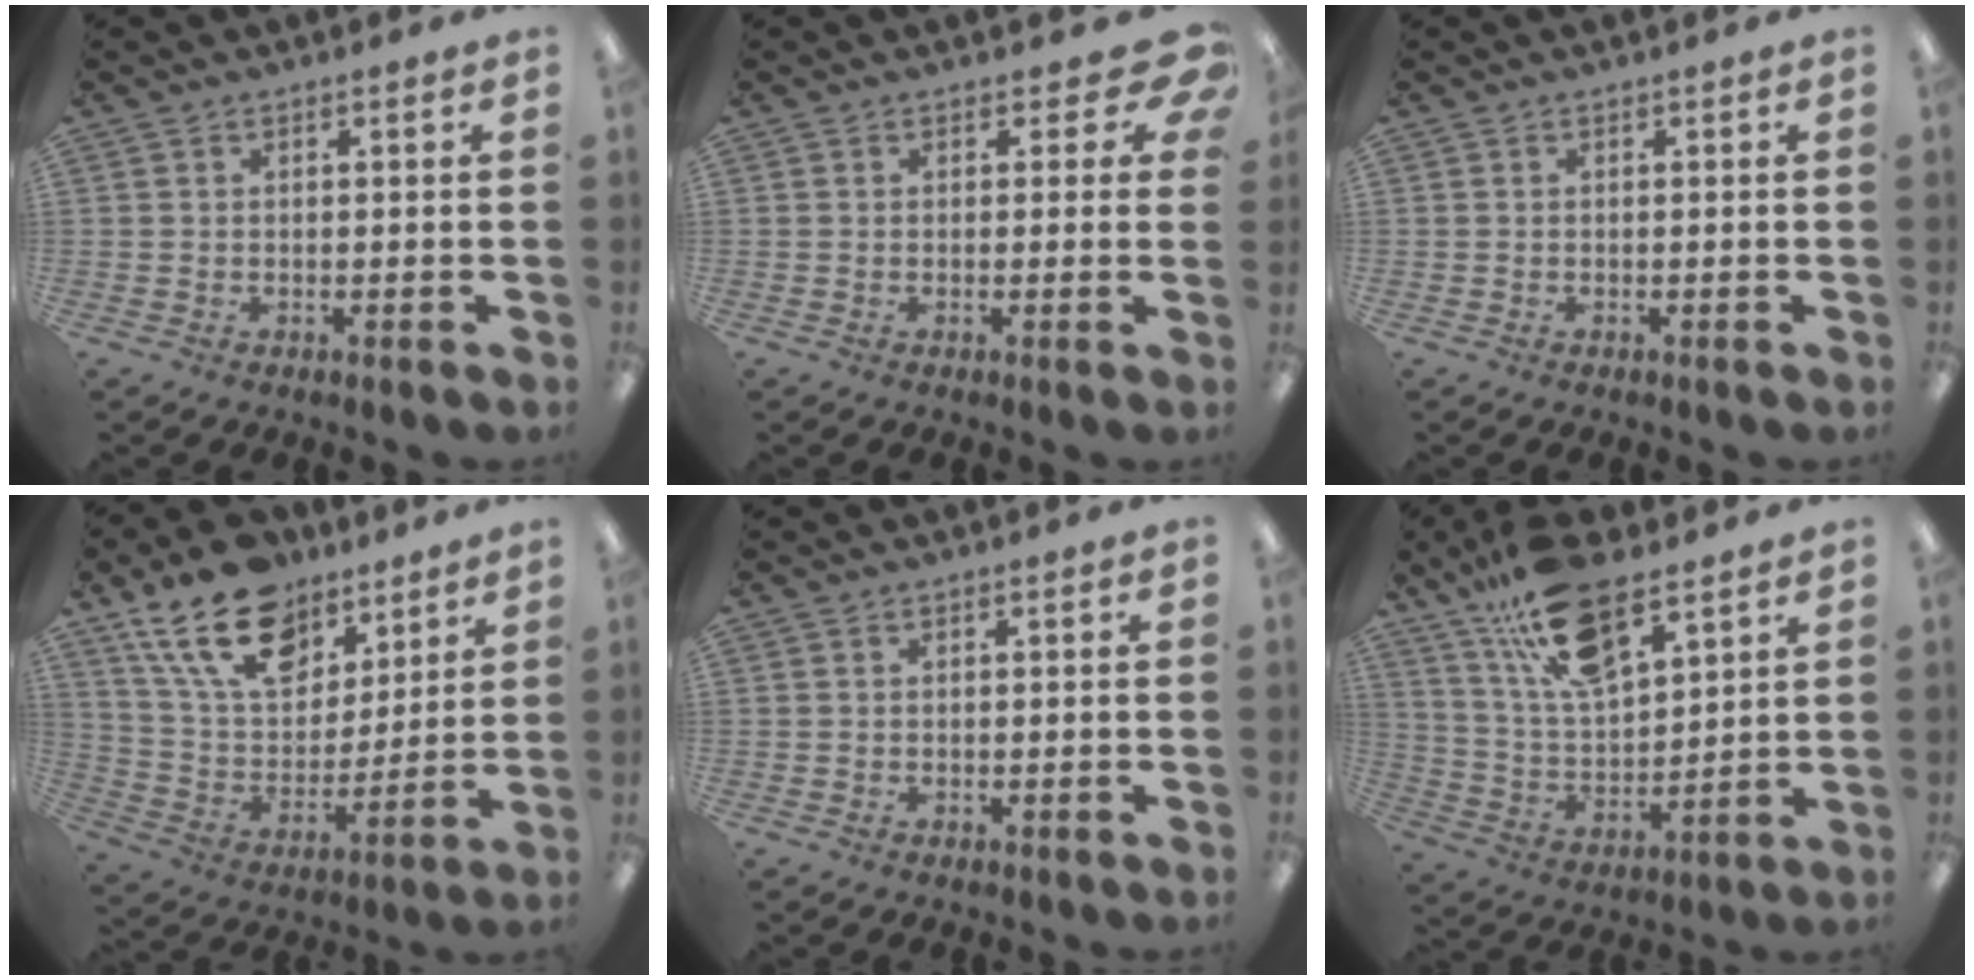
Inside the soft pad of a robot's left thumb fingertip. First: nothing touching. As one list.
[{"total": 6.1, "force": [2.8, 3.4, 4.2], "torque": [-0.040, -0.010, 0.048]}, {"total": 0.0}, {"total": 19.2, "force": [12.6, 11.0, 9.6], "torque": [-0.178, -0.054, 0.232]}, {"total": 0.0}, {"total": 17.5, "force": [11.8, 6.9, 10.8], "torque": [-0.203, -0.047, 0.209]}]